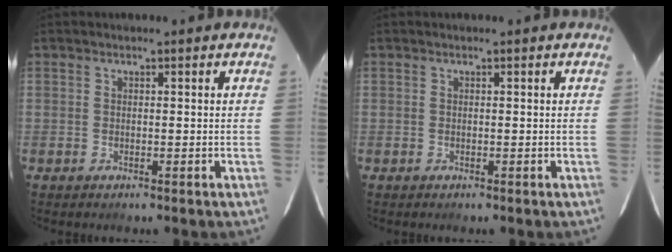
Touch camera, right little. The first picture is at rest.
{"total": 0.0}